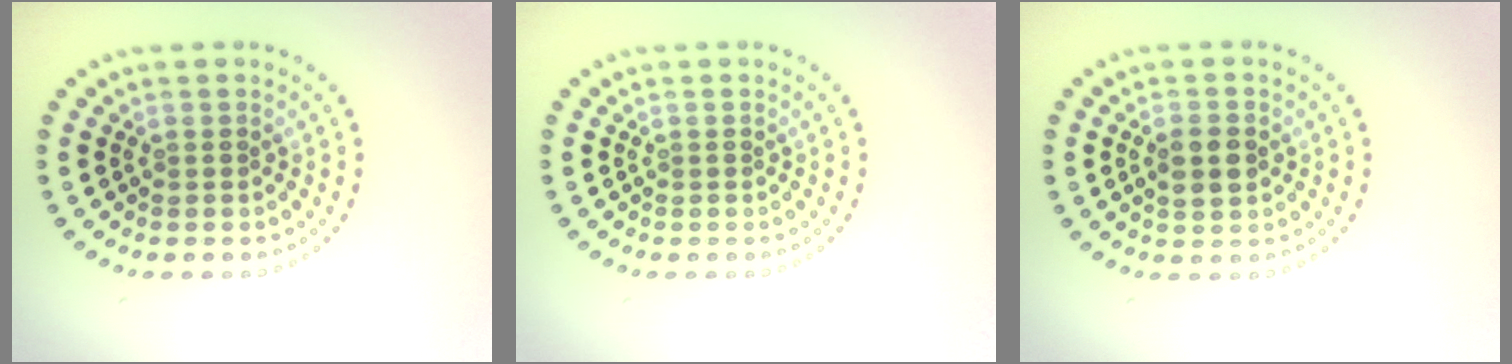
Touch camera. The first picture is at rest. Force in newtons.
{"total": 0.0}
{"total": 2.2, "press": 2.2, "slide": 0.2}